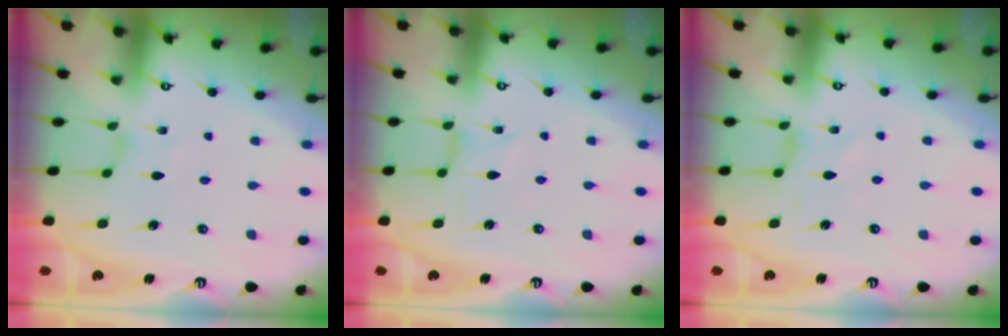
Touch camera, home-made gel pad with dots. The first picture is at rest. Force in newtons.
{"total": 0.0}
{"total": 0.6, "press": 0.5, "slide": 0.3}